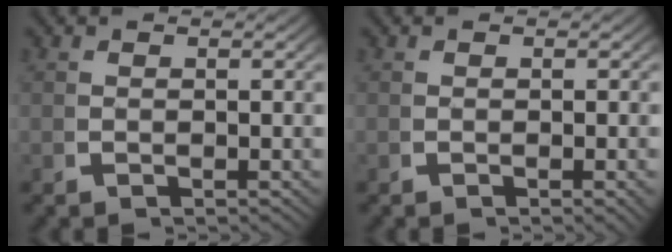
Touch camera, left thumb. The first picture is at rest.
{"total": 0.7, "force": [-0.1, 0.0, 0.7], "torque": [-0.011, 0.000, -0.003]}